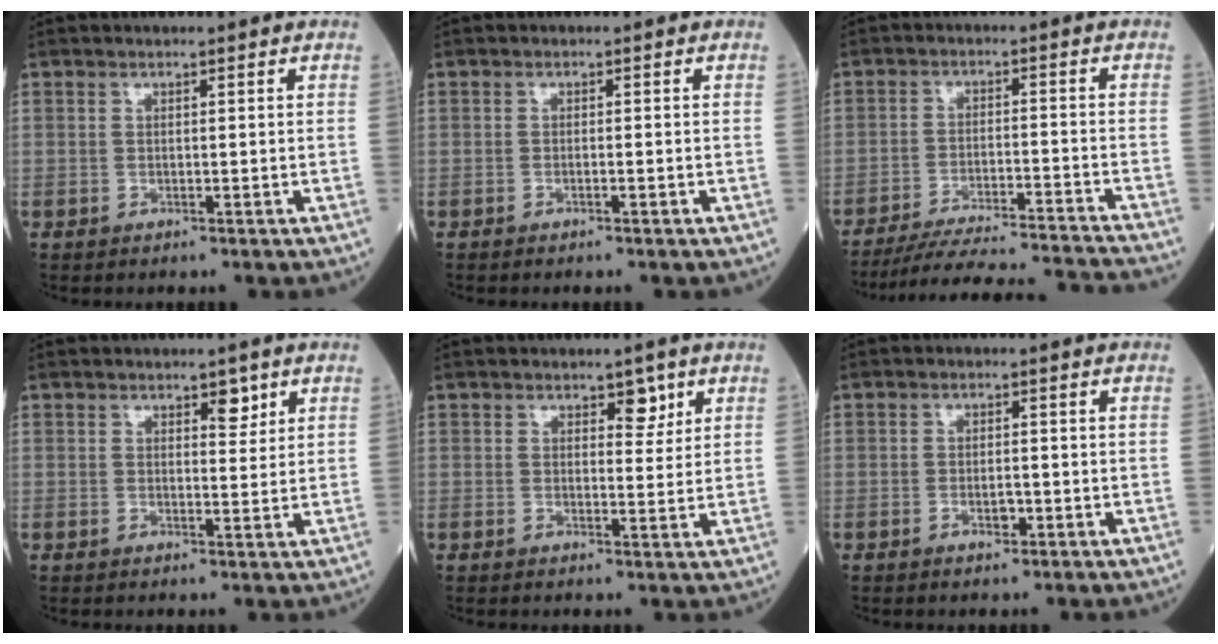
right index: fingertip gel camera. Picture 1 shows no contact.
{"total": 0.6, "force": [-0.2, 0.1, 0.5], "torque": [-0.012, 0.002, 0.001]}
{"total": 18.5, "force": [-17.5, -0.6, 6.0], "torque": [-0.090, -0.027, -0.249]}
{"total": 2.5, "force": [1.5, 1.1, 1.6], "torque": [-0.017, -0.003, 0.022]}
{"total": 2.6, "force": [1.6, 1.3, 1.6], "torque": [-0.015, -0.002, 0.023]}
{"total": 1.9, "force": [-0.8, 0.8, 1.6], "torque": [-0.029, 0.002, -0.009]}